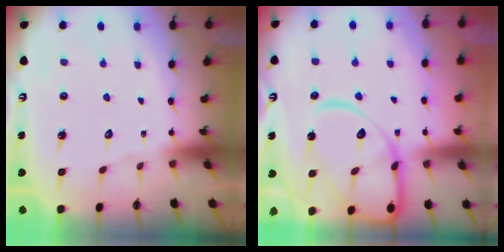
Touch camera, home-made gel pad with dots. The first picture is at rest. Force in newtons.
{"total": 15.9, "press": 15.9, "slide": 1.5}